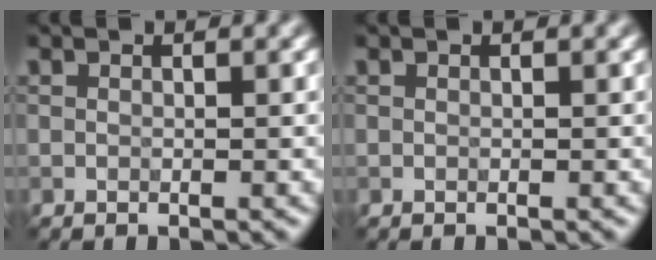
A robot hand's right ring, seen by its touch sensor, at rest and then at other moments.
{"total": 0.0}